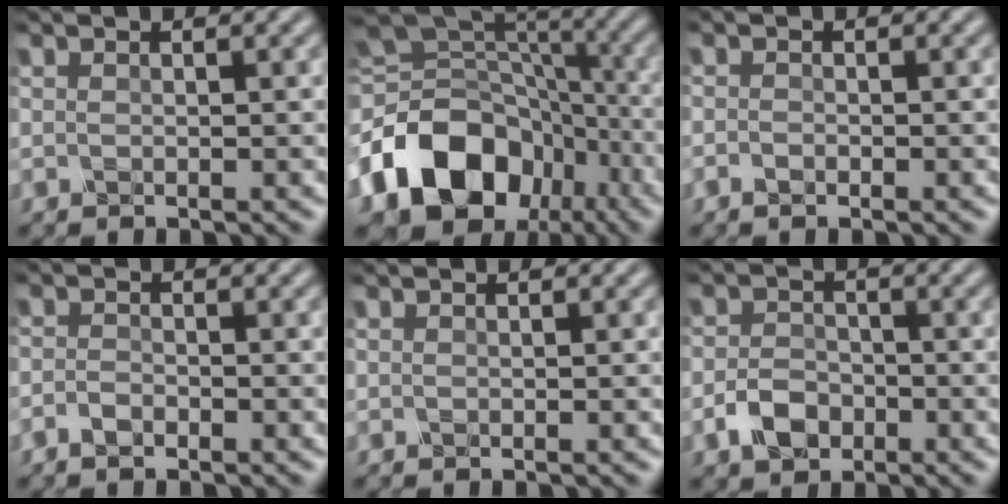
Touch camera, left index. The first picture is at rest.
{"total": 14.3, "force": [-5.6, 10.6, 7.8], "torque": [-0.159, -0.002, -0.105]}
{"total": 0.8, "force": [-0.5, 0.5, 0.5], "torque": [-0.008, -0.001, -0.011]}
{"total": 1.4, "force": [-0.9, 0.6, 0.8], "torque": [-0.018, 0.000, -0.022]}
{"total": 0.0}
{"total": 3.2, "force": [-1.5, 2.3, 1.6], "torque": [-0.027, 0.004, -0.034]}